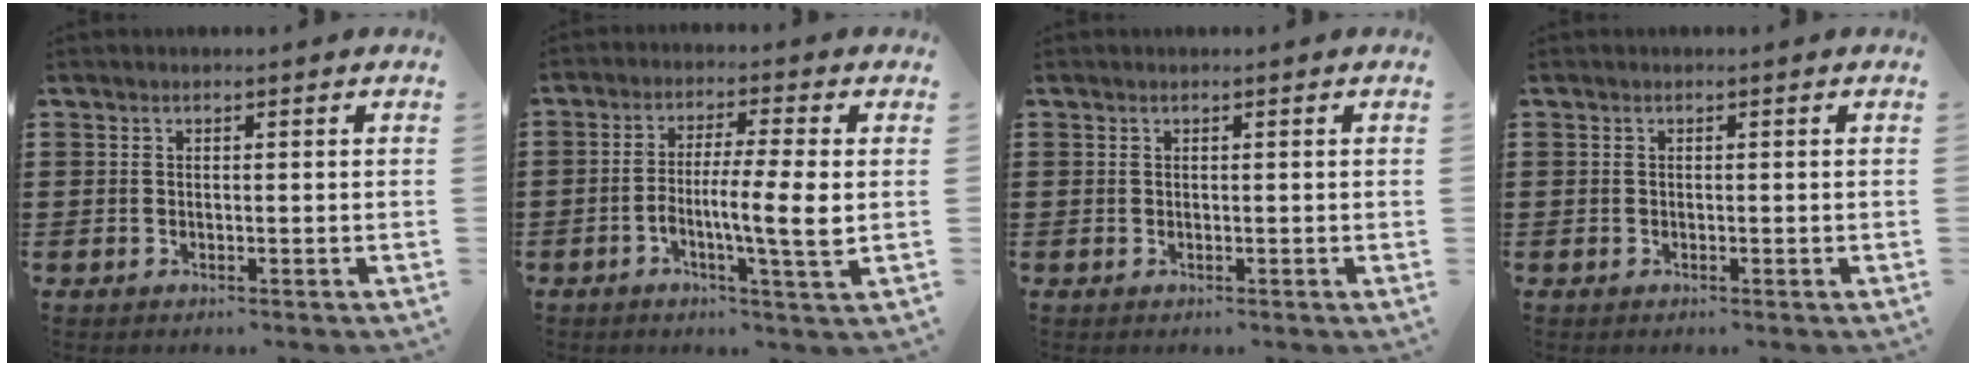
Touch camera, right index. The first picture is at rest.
{"total": 7.4, "force": [-1.2, 0.6, 7.3], "torque": [-0.120, -0.006, -0.027]}
{"total": 0.0}
{"total": 0.0}